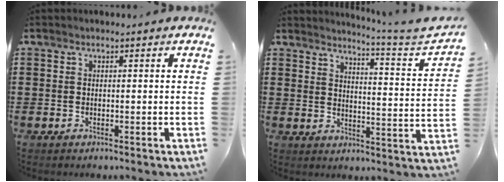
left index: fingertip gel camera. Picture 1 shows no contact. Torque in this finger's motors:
{"motor_torque": [-0.81, 0.92, -0.35, -0.01]}